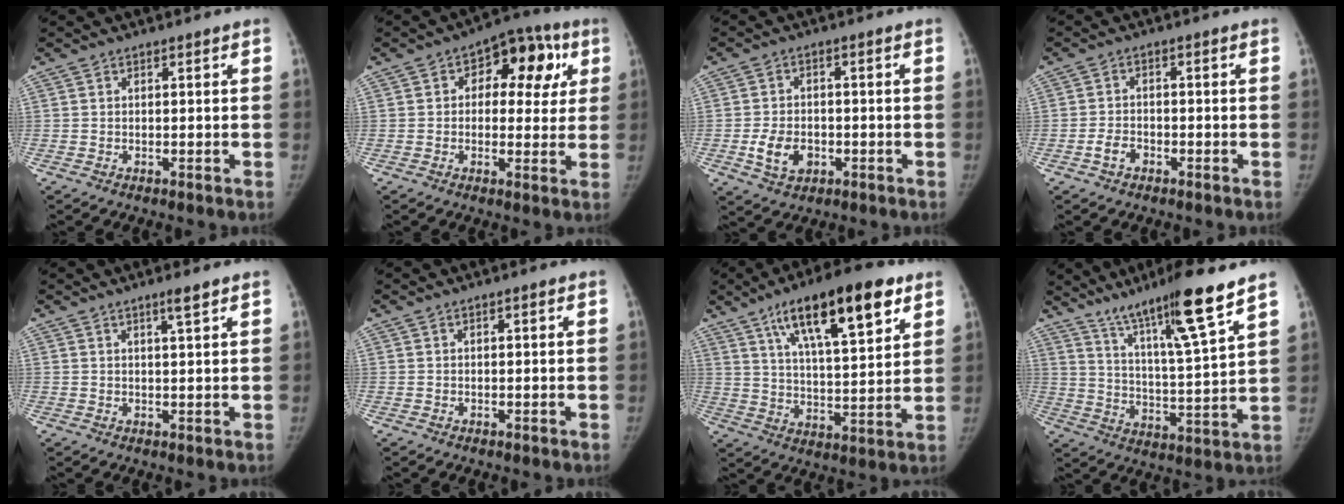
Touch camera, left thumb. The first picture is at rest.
{"total": 12.8, "force": [3.6, 7.9, 9.3], "torque": [-0.062, 0.020, 0.043]}
{"total": 6.4, "force": [-2.0, 4.6, 4.0], "torque": [-0.064, 0.007, -0.030]}
{"total": 2.9, "force": [-1.6, 1.9, 1.4], "torque": [-0.024, 0.016, -0.029]}
{"total": 2.4, "force": [1.6, -0.1, 1.9], "torque": [-0.032, -0.012, 0.029]}
{"total": 0.5, "force": [0.2, 0.1, 0.5], "torque": [-0.009, 0.002, 0.003]}
{"total": 20.0, "force": [10.8, 6.2, 15.6], "torque": [-0.223, -0.030, 0.177]}
{"total": 16.6, "force": [11.4, 0.4, 12.0], "torque": [-0.192, -0.061, 0.193]}